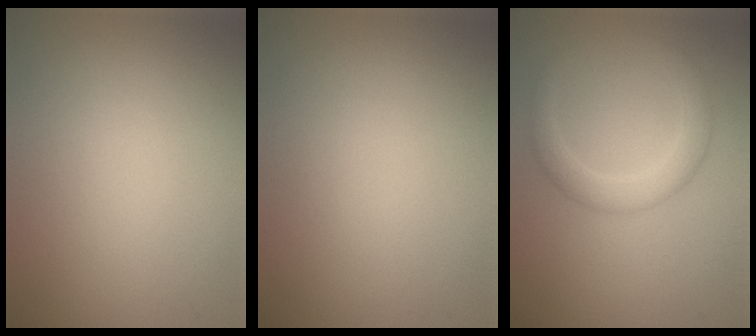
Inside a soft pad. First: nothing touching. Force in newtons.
{"total": 0.0}
{"total": 2.9, "press": 2.9, "slide": 0.2}